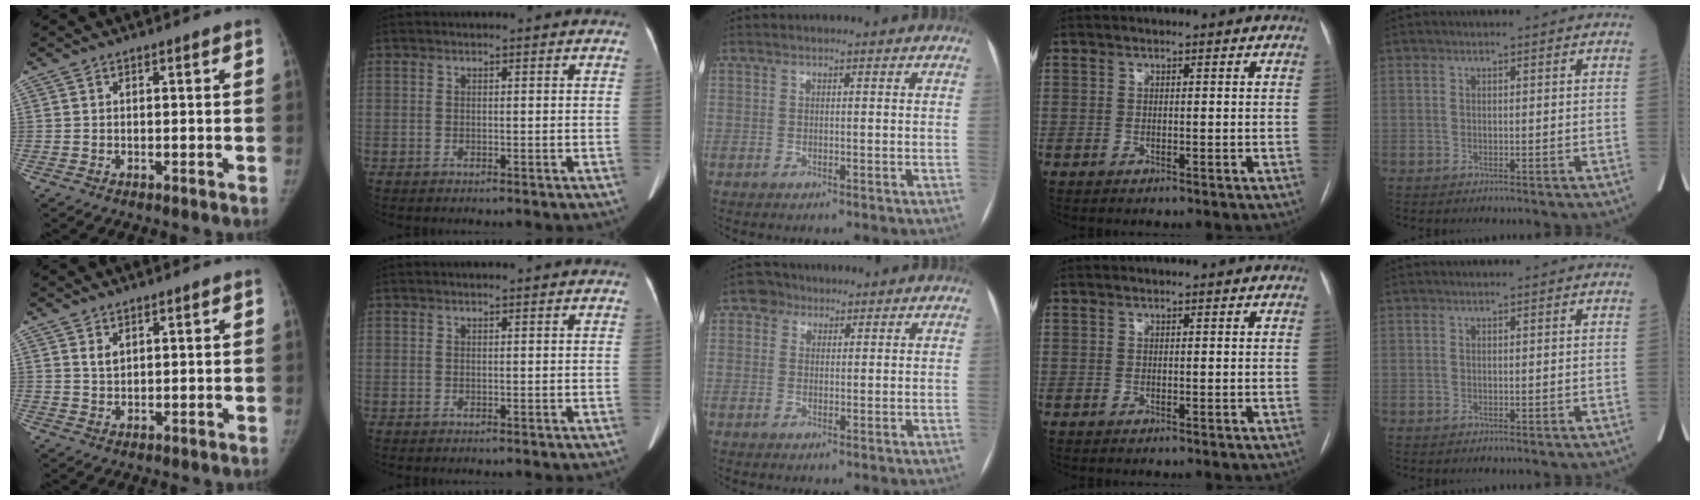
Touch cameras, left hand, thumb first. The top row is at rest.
{"thumb": {"total": 2.1, "force": [1.3, 1.2, 1.2], "torque": [-0.015, -0.009, 0.030]}, "index": {"total": 0.5, "force": [0.5, 0.1, 0.2], "torque": [-0.006, 0.004, 0.005]}, "middle": {"total": 2.8, "force": [1.5, 2.3, 0.5], "torque": [-0.009, 0.011, 0.021]}}